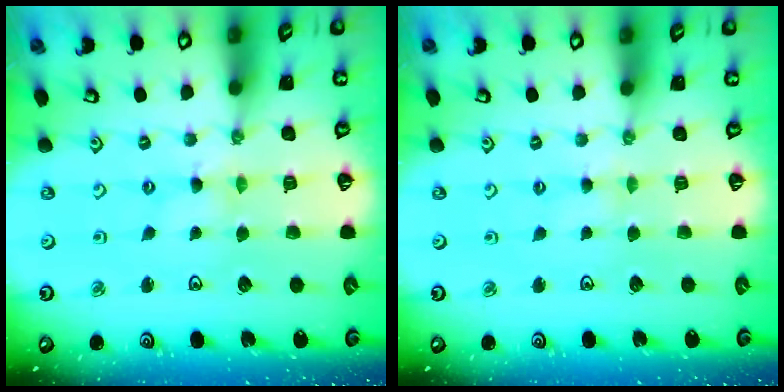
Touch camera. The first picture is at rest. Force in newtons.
{"total": 1.8, "press": 1.7, "slide": 0.3}